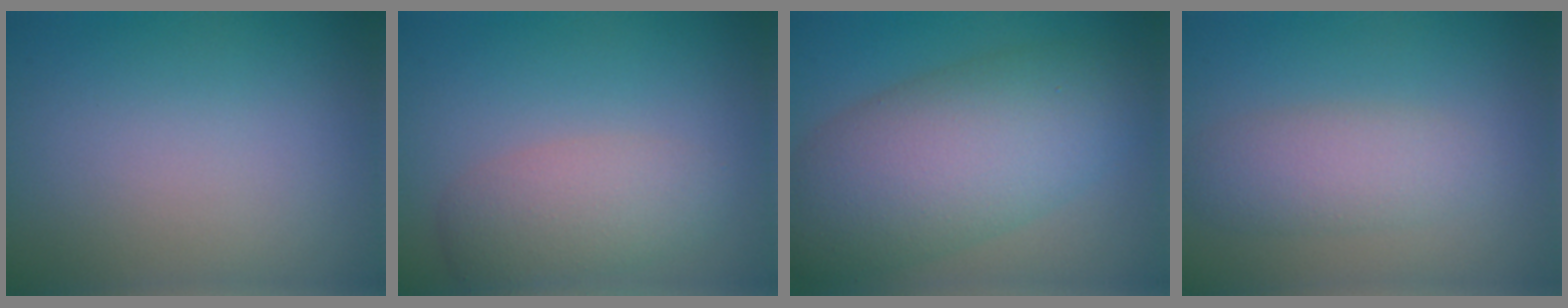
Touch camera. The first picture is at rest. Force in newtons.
{"total": 3.7, "press": 3.7, "slide": 0.2}
{"total": 9.5, "press": 9.5, "slide": 0.4}
{"total": 3.1, "press": 3.1, "slide": 0.1}